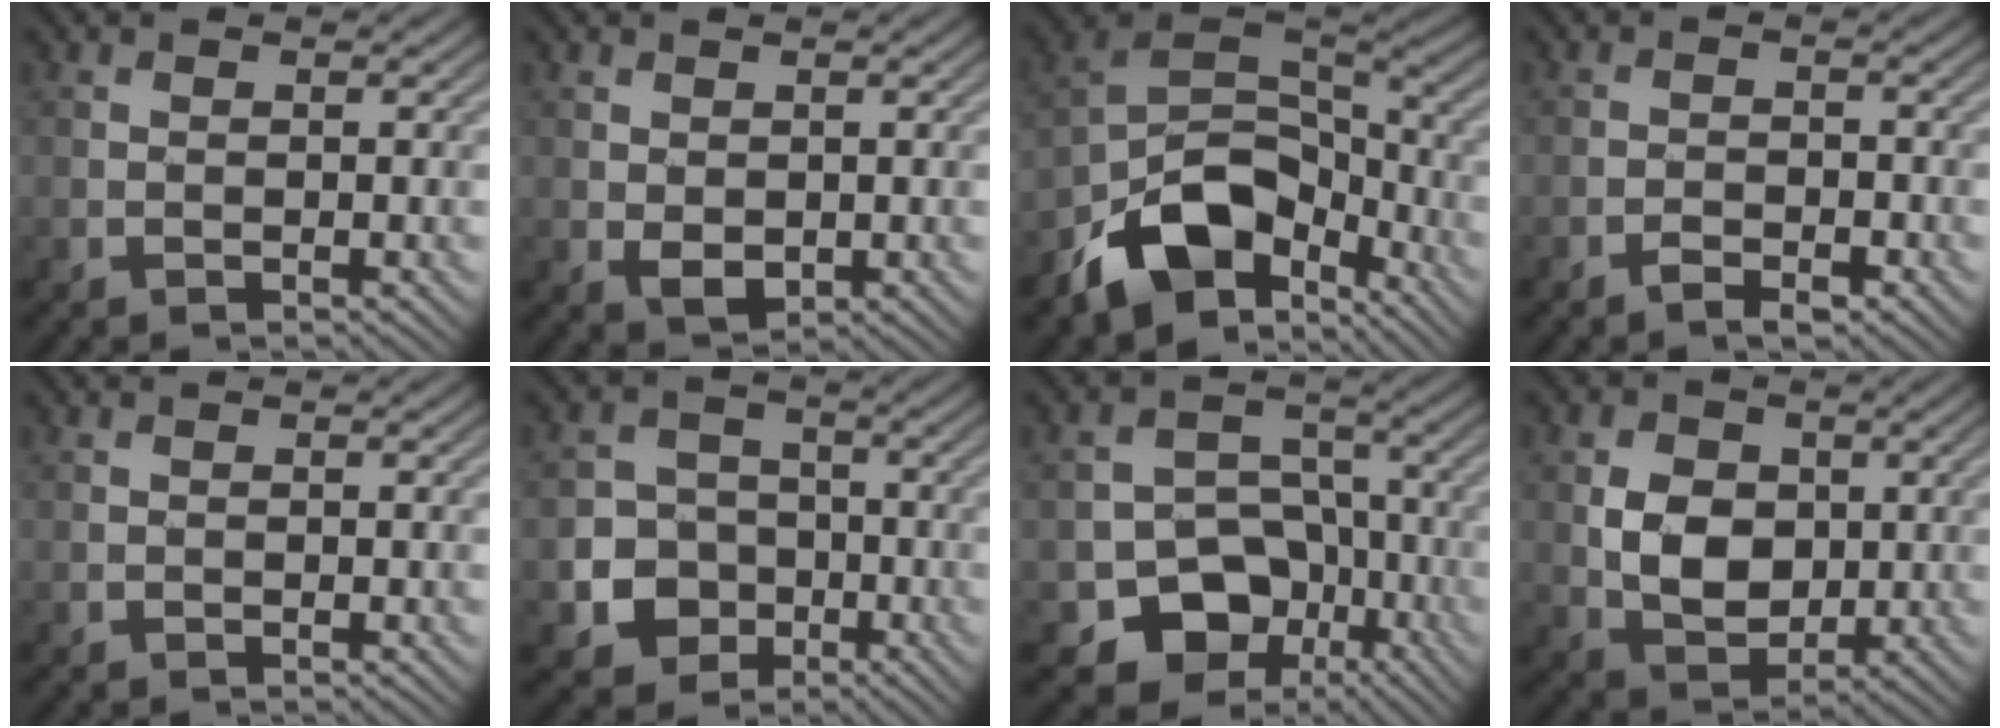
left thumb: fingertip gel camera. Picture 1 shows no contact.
{"total": 2.3, "force": [0.1, 1.7, 1.6], "torque": [-0.034, -0.008, 0.009]}
{"total": 12.5, "force": [-6.9, 7.4, 7.4], "torque": [-0.138, -0.019, -0.138]}
{"total": 2.4, "force": [-1.7, 0.9, 1.5], "torque": [-0.020, 0.002, -0.032]}
{"total": 0.0}
{"total": 7.8, "force": [-2.6, 6.9, 2.4], "torque": [-0.061, -0.012, -0.077]}
{"total": 11.2, "force": [-4.9, 8.9, 4.8], "torque": [-0.077, -0.018, -0.098]}
{"total": 6.6, "force": [0.5, 5.2, 4.1], "torque": [-0.086, -0.003, 0.009]}